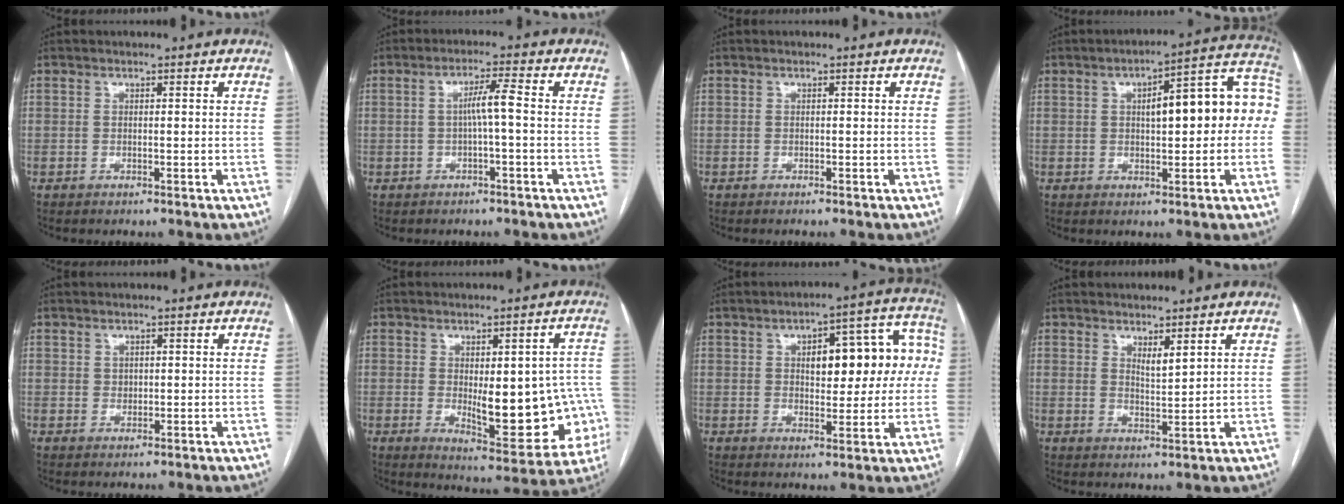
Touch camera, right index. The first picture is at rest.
{"total": 3.6, "force": [-0.4, -0.1, 3.6], "torque": [-0.062, 0.011, -0.004]}
{"total": 0.0}
{"total": 13.8, "force": [1.3, 3.9, 13.2], "torque": [-0.170, 0.051, 0.020]}
{"total": 1.0, "force": [0.4, 0.8, 0.3], "torque": [0.001, -0.002, 0.006]}
{"total": 15.1, "force": [-2.0, 5.7, 13.9], "torque": [-0.152, 0.004, -0.005]}
{"total": 13.3, "force": [2.0, 5.4, 12.0], "torque": [-0.144, 0.046, 0.032]}
{"total": 2.2, "force": [1.7, 0.4, 1.4], "torque": [-0.028, -0.013, 0.035]}